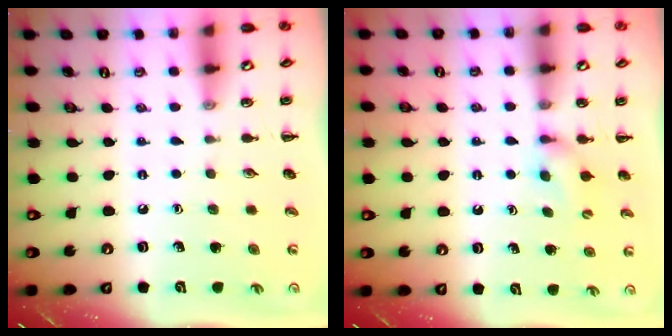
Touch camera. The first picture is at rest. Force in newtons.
{"total": 6.6, "press": 6.3, "slide": 1.8}